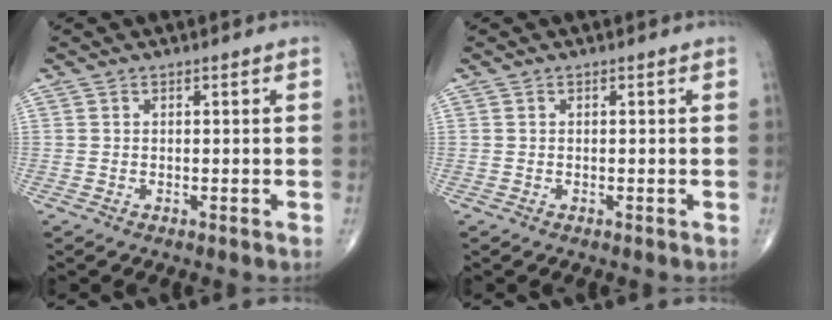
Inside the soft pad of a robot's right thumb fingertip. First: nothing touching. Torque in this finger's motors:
{"motor_torque": [0.02, 0.01, 0.10, 0.02, 0.01]}